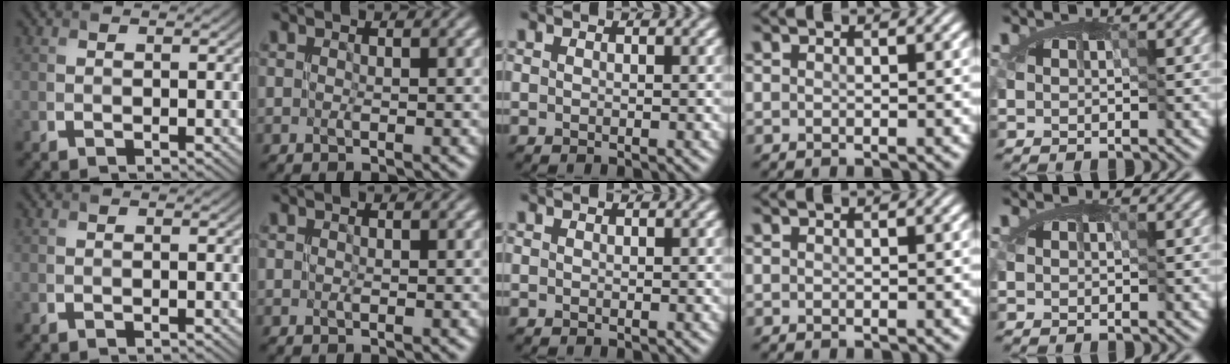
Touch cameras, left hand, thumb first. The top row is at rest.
{}